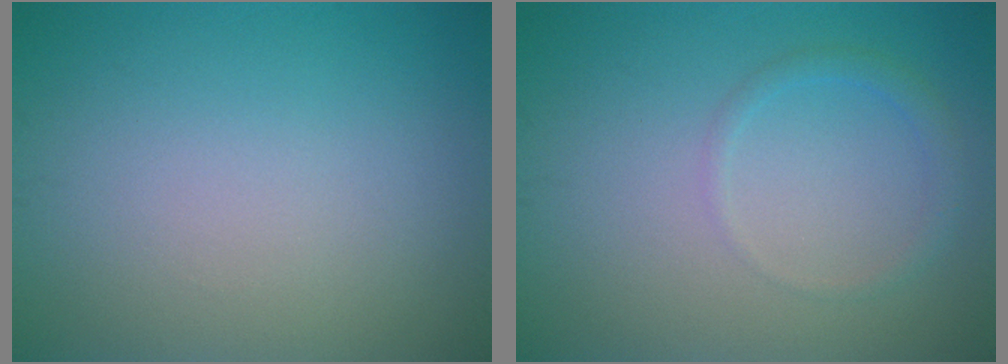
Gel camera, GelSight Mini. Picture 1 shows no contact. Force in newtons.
{"total": 1.3, "press": 1.3, "slide": 0.0}